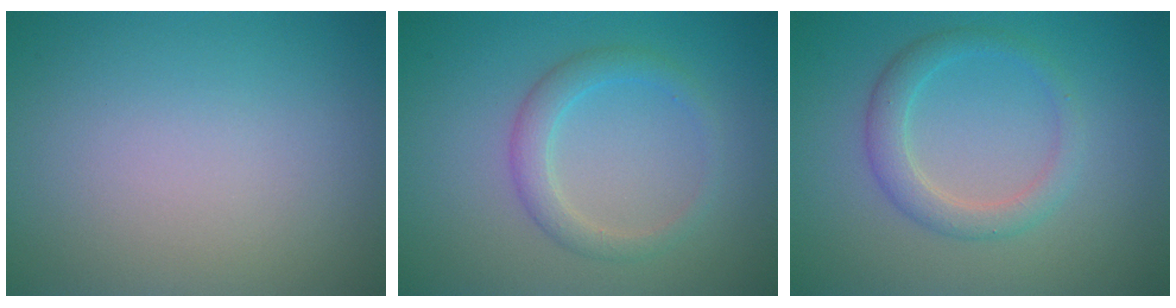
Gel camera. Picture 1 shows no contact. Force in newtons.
{"total": 2.4, "press": 2.4, "slide": 0.1}
{"total": 2.7, "press": 2.7, "slide": 0.2}